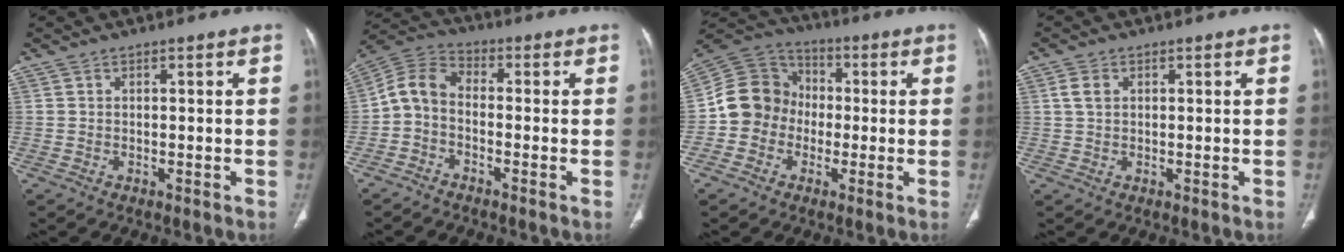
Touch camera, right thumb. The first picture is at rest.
{"total": 6.7, "force": [-1.6, 4.4, 4.7], "torque": [-0.087, 0.029, -0.050]}
{"total": 11.3, "force": [-1.8, 10.4, 4.1], "torque": [-0.051, 0.034, -0.046]}
{"total": 2.6, "force": [0.8, 1.8, 1.7], "torque": [-0.031, 0.004, 0.018]}